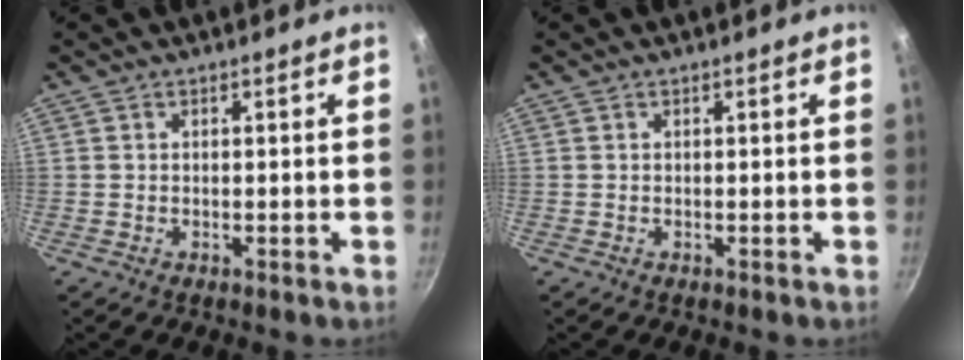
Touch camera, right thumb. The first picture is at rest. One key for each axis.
{"total": 0.0}